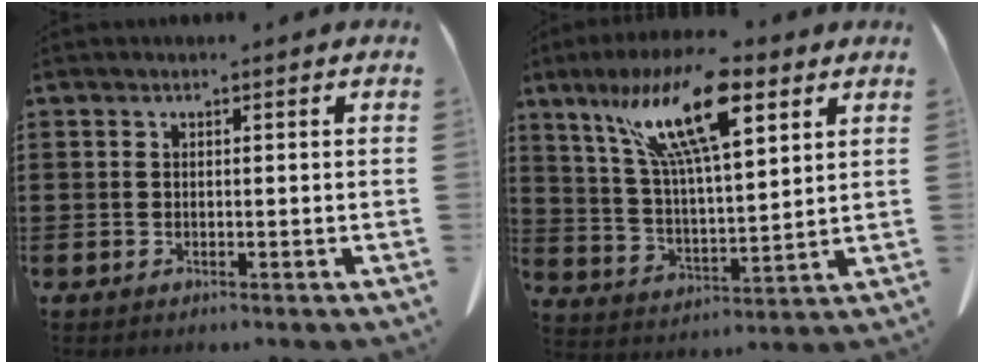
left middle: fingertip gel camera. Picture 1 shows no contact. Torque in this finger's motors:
{"motor_torque": [2.14, 0.00, 0.76, 0.21]}